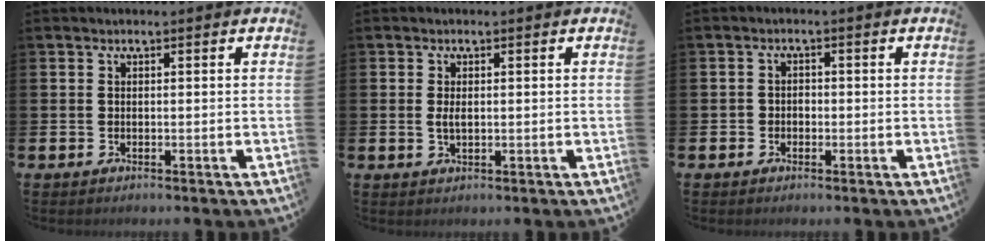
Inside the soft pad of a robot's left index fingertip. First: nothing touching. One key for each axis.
{"total": 1.5, "fx": 0.1, "fy": 0.7, "fz": 1.3, "tx": -0.021, "ty": 0.001, "tz": 0.000}
{"total": 1.0, "fx": -0.5, "fy": 0.9, "fz": 0.2, "tx": 0.001, "ty": 0.002, "tz": -0.013}